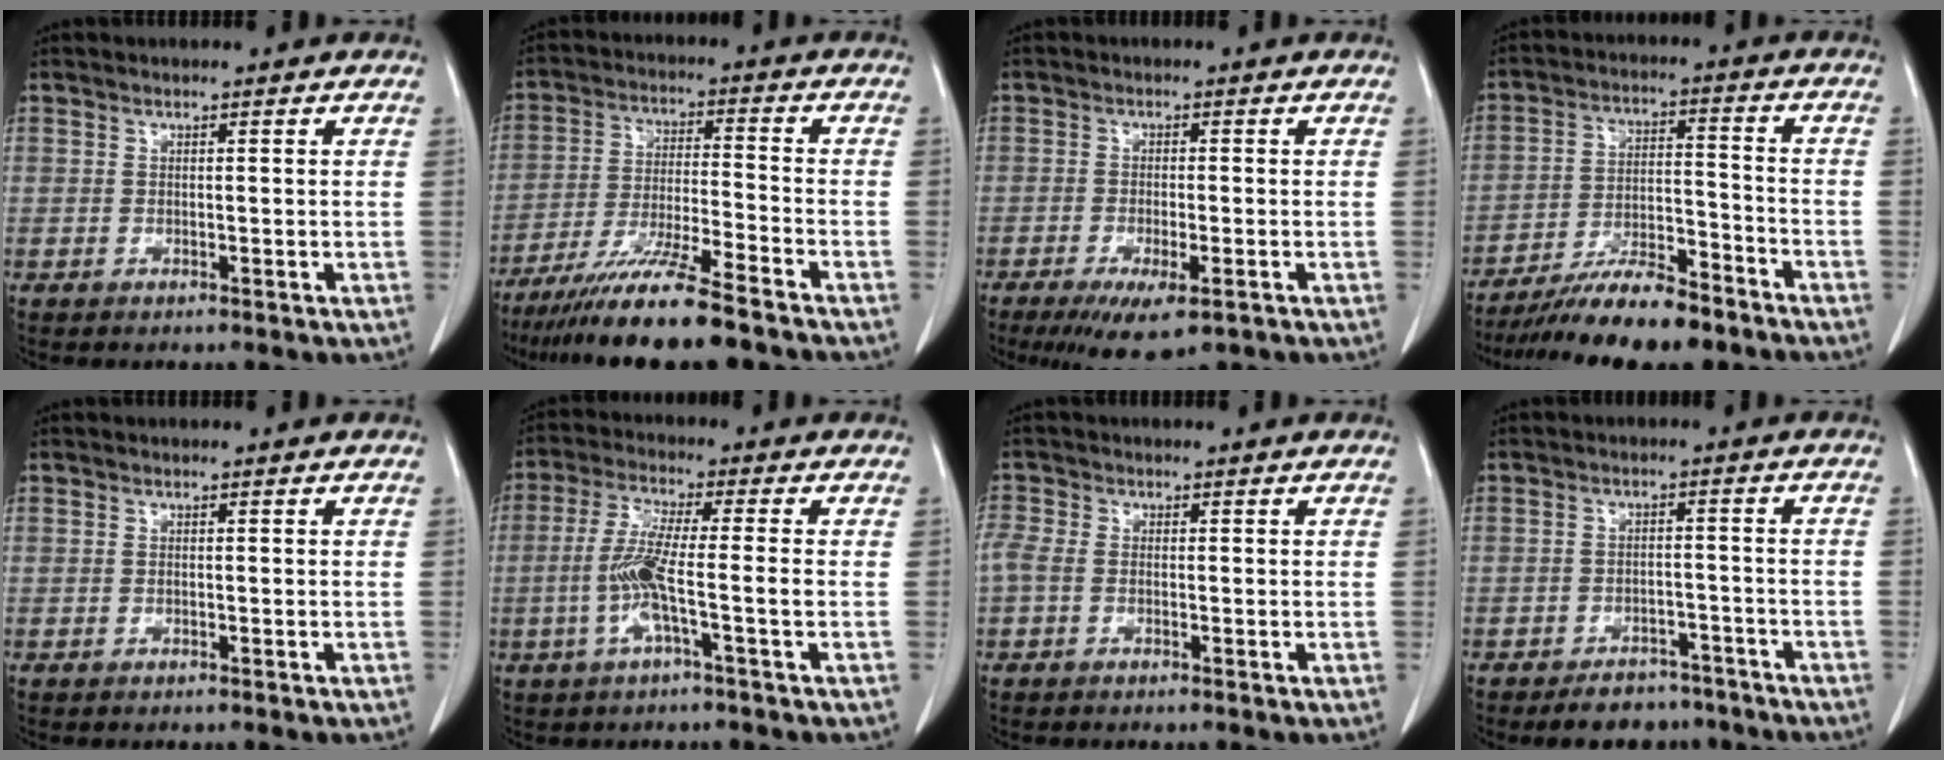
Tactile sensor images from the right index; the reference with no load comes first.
{"total": 13.4, "force": [-10.7, -0.1, 8.0], "torque": [-0.138, -0.032, -0.182]}
{"total": 7.3, "force": [-4.3, 1.8, 5.6], "torque": [-0.091, -0.017, -0.065]}
{"total": 13.0, "force": [-10.8, 2.5, 6.8], "torque": [-0.109, 0.002, -0.180]}
{"total": 0.0}
{"total": 7.5, "force": [-1.9, -0.3, 7.2], "torque": [-0.148, 0.000, -0.041]}
{"total": 3.3, "force": [-0.5, 2.1, 2.5], "torque": [-0.078, 0.014, -0.010]}
{"total": 6.5, "force": [-5.4, 3.4, 1.6], "torque": [-0.013, 0.008, -0.078]}